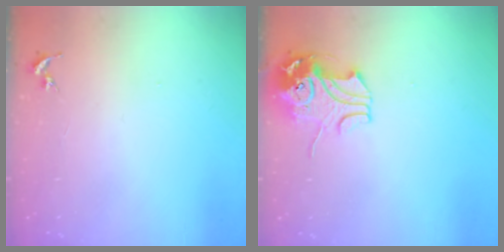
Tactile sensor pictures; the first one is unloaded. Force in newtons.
{"total": 10.6, "press": 10.4, "slide": 1.7}